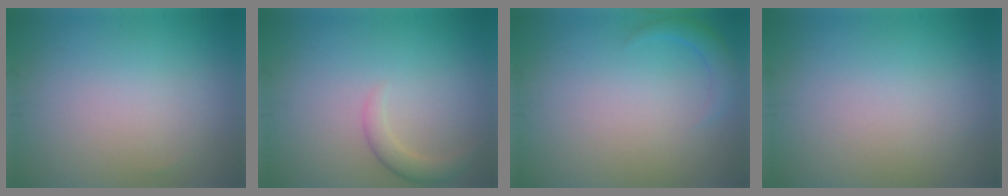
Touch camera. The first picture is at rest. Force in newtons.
{"total": 1.8, "press": 1.8, "slide": 0.1}
{"total": 1.6, "press": 1.6, "slide": 0.2}
{"total": 0.0}